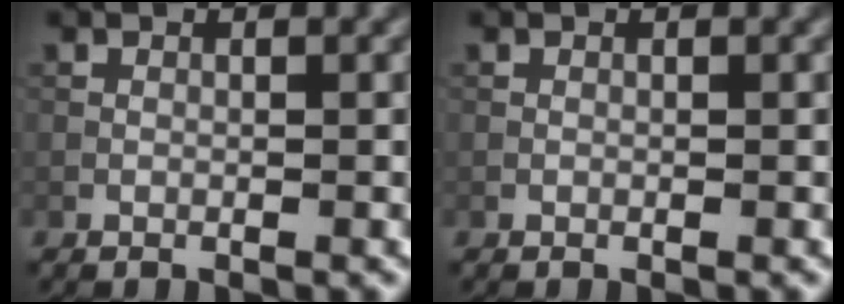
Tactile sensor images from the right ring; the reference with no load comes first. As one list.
[{"total": 0.0}]